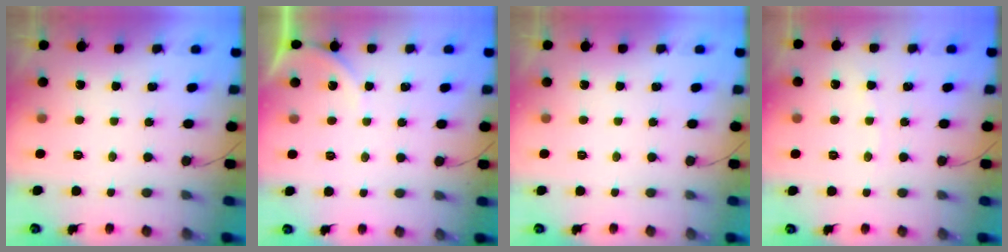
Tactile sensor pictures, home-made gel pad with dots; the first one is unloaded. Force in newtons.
{"total": 3.2, "press": 3.2, "slide": 0.5}
{"total": 0.0}
{"total": 3.2, "press": 3.2, "slide": 0.4}